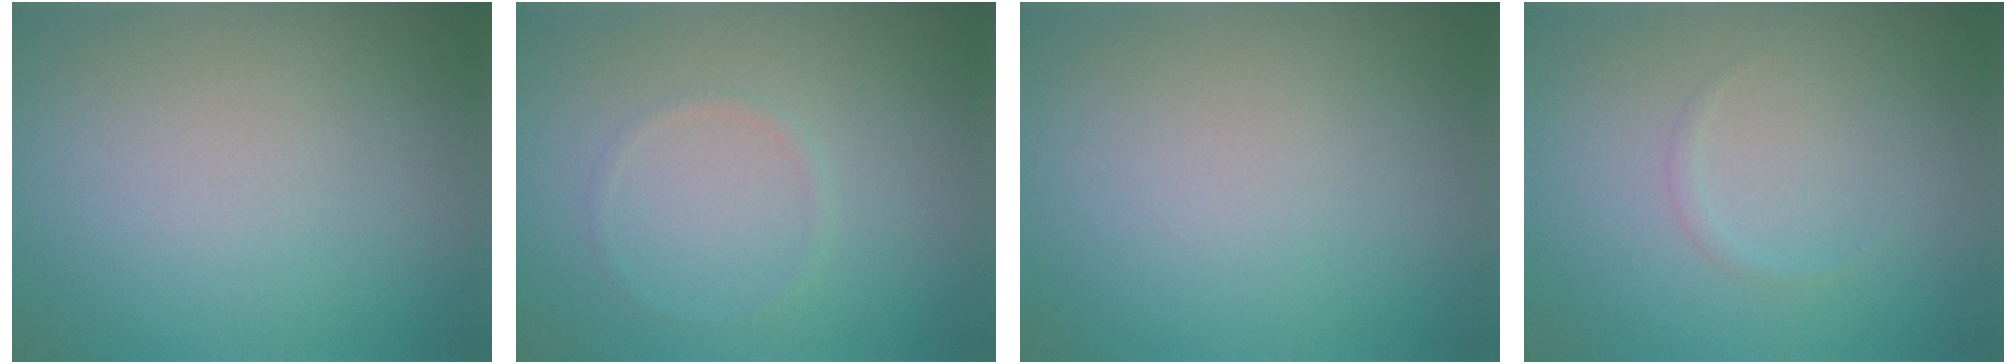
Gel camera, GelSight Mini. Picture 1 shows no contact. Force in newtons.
{"total": 0.7, "press": 0.7, "slide": 0.1}
{"total": 0.0}
{"total": 0.5, "press": 0.5, "slide": 0.1}